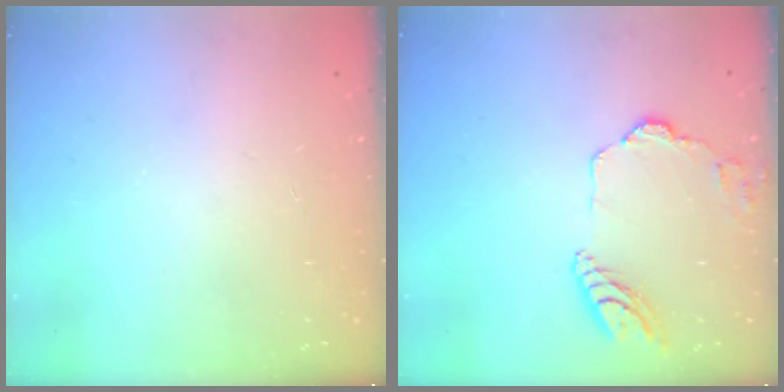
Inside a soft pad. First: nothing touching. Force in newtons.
{"total": 12.1, "press": 12.0, "slide": 1.5}